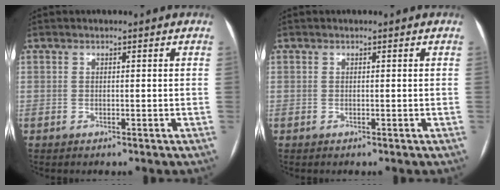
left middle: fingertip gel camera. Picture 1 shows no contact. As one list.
[{"total": 0.0}]